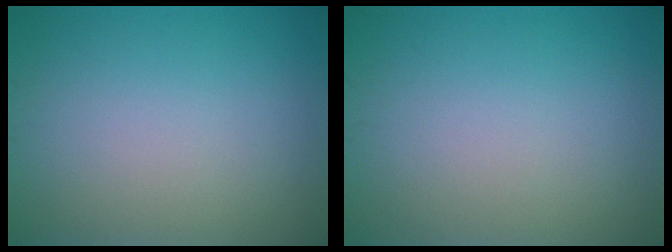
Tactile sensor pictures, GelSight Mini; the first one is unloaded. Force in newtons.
{"total": 0.0}